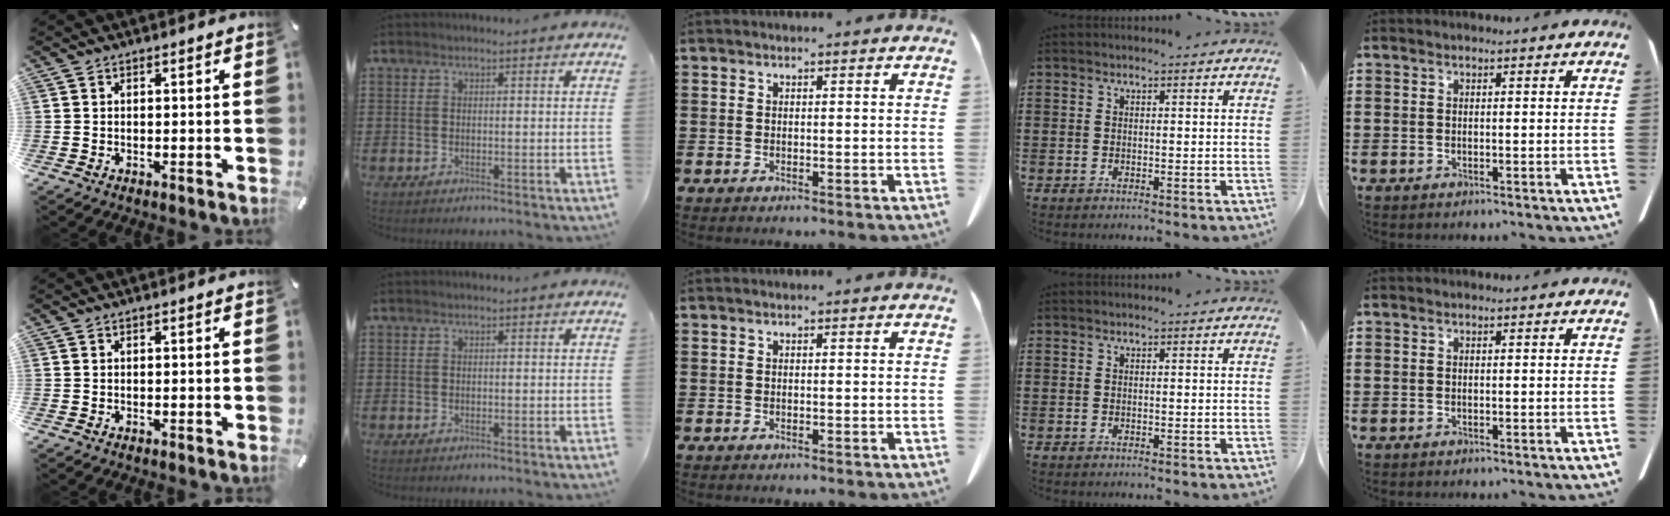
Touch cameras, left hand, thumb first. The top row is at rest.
{}